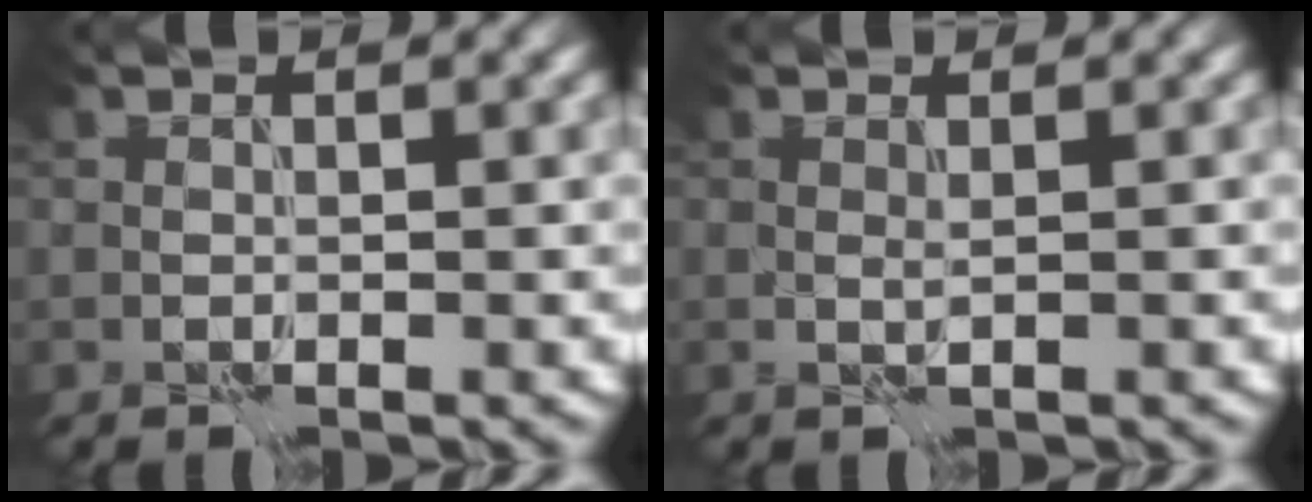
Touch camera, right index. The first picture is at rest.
{"total": 0.6, "force": [0.2, -0.4, 0.4], "torque": [-0.012, 0.000, 0.005]}